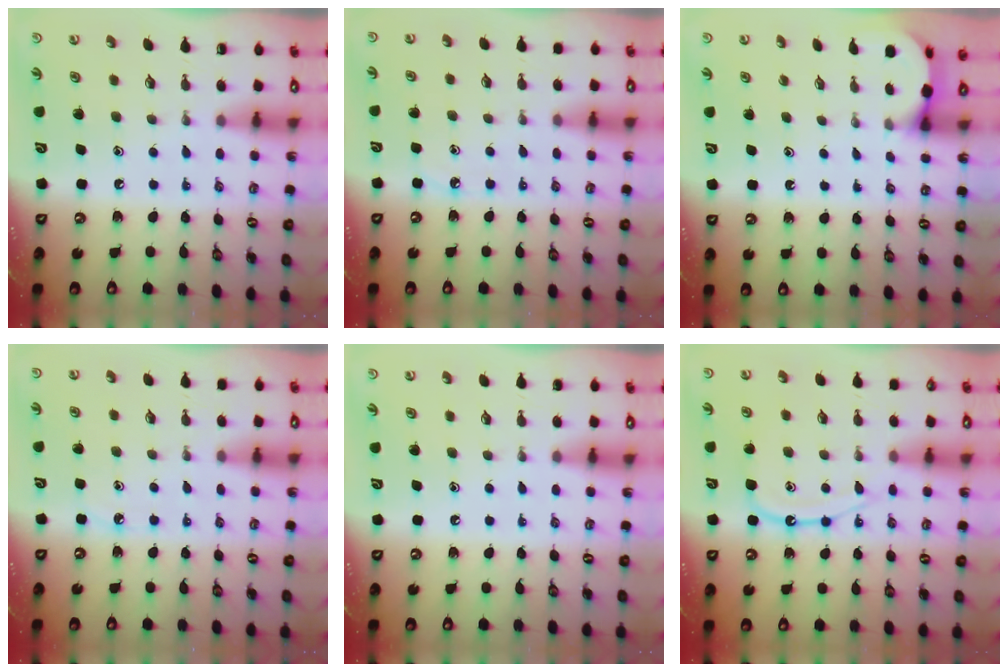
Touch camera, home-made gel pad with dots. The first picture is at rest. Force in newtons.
{"total": 3.6, "press": 3.5, "slide": 0.5}
{"total": 2.6, "press": 2.6, "slide": 0.2}
{"total": 3.9, "press": 3.8, "slide": 0.5}
{"total": 0.0}
{"total": 12.4, "press": 12.4, "slide": 1.1}